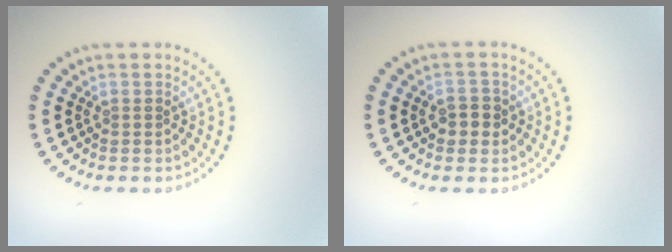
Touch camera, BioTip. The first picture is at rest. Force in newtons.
{"total": 1.9, "press": 1.8, "slide": 0.4}